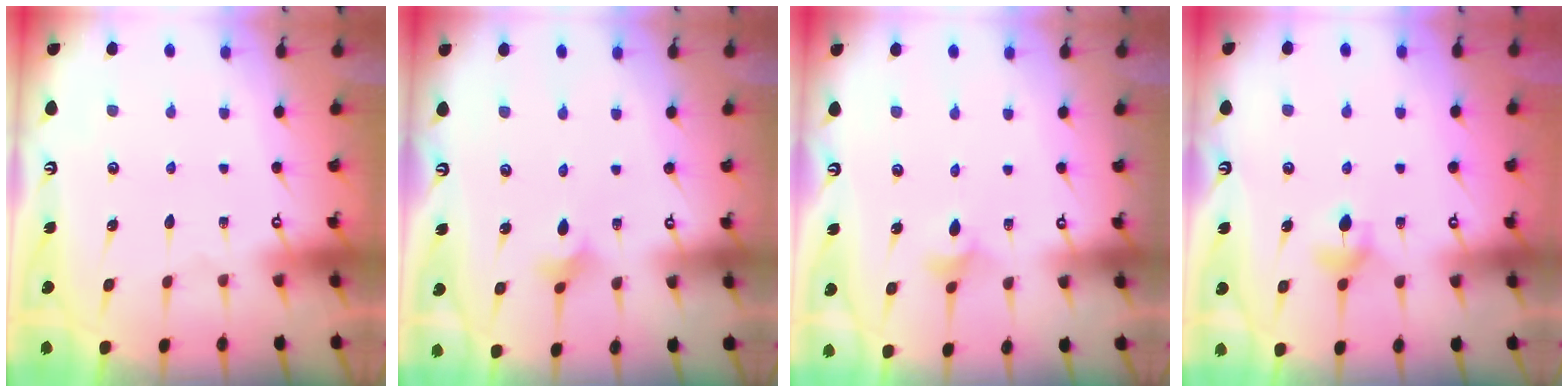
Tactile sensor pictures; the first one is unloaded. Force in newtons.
{"total": 2.2, "press": 2.1, "slide": 0.6}
{"total": 3.4, "press": 3.3, "slide": 0.5}
{"total": 5.2, "press": 5.1, "slide": 0.7}